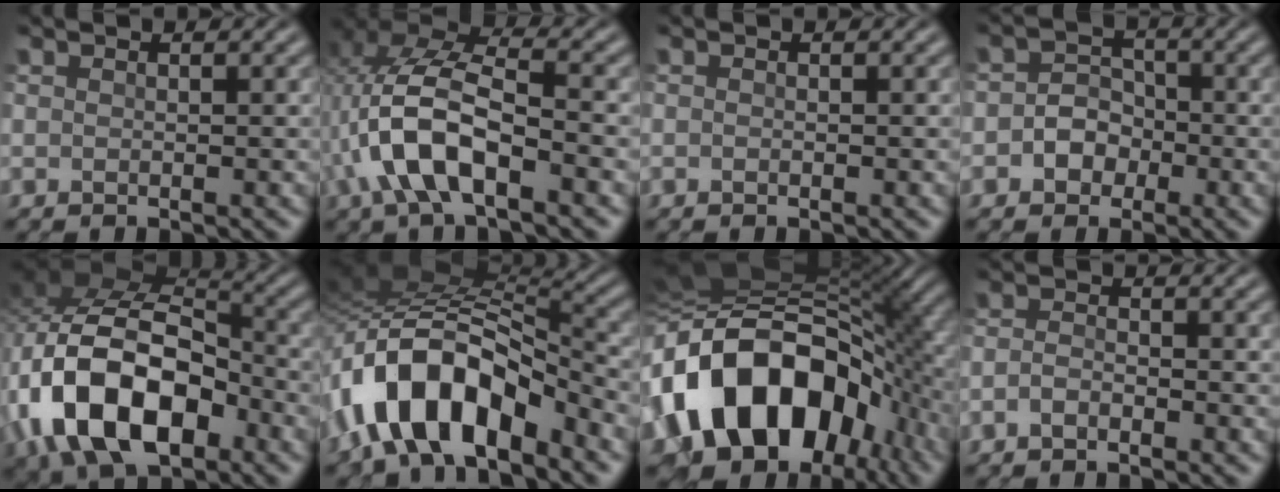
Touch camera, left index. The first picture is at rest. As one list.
[{"total": 8.4, "force": [-2.2, 3.7, 7.2], "torque": [-0.156, 0.014, -0.047]}, {"total": 0.0}, {"total": 2.8, "force": [-0.9, 2.3, 1.2], "torque": [-0.008, 0.004, -0.025]}, {"total": 14.1, "force": [-5.4, 8.4, 9.9], "torque": [-0.193, -0.005, -0.109]}, {"total": 12.2, "force": [-5.4, 6.2, 9.0], "torque": [-0.166, 0.008, -0.102]}, {"total": 16.4, "force": [-4.8, 11.0, 11.1], "torque": [-0.167, 0.004, -0.098]}, {"total": 1.5, "force": [-0.9, 0.6, 0.9], "torque": [-0.023, 0.002, -0.023]}]